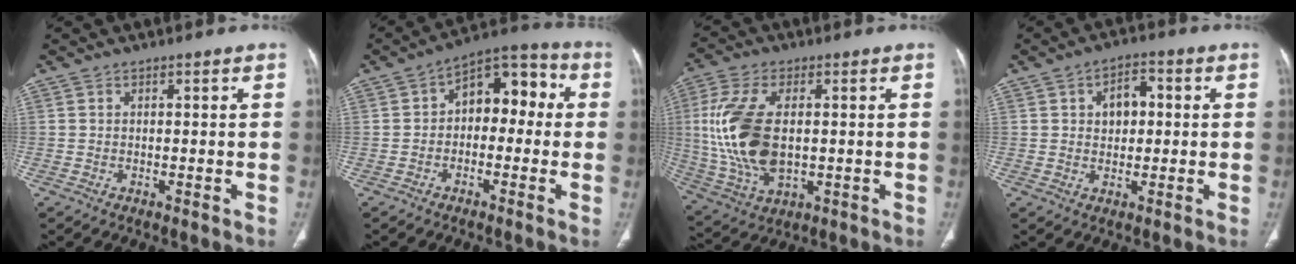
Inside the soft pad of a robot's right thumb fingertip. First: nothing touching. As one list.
[{"total": 10.7, "force": [0.6, 6.8, 8.2], "torque": [-0.071, 0.042, -0.007]}, {"total": 16.4, "force": [0.9, 8.9, 13.7], "torque": [-0.299, -0.009, 0.025]}, {"total": 6.0, "force": [1.1, 4.1, 4.3], "torque": [-0.044, 0.009, 0.013]}]